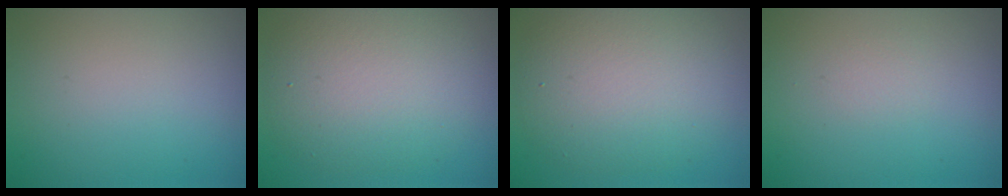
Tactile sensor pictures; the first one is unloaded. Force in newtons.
{"total": 6.8, "press": 6.7, "slide": 0.5}
{"total": 6.8, "press": 6.8, "slide": 0.6}
{"total": 0.5, "press": 0.5, "slide": 0.1}